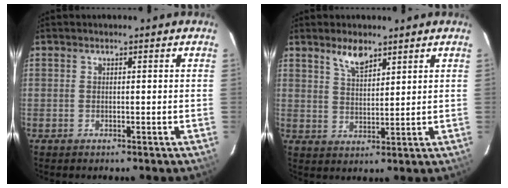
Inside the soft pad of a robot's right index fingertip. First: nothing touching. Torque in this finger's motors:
{"motor_torque": [0.11, 0.09, 0.18, 0.05]}